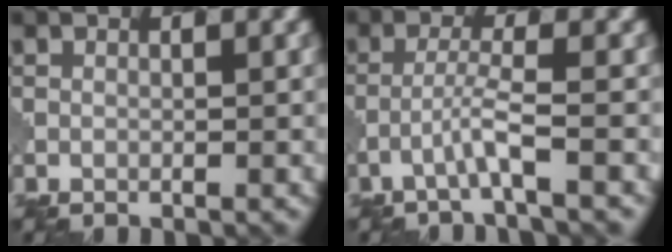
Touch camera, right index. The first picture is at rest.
{"total": 2.3, "force": [-1.3, -0.1, 1.8], "torque": [-0.035, 0.008, -0.035]}